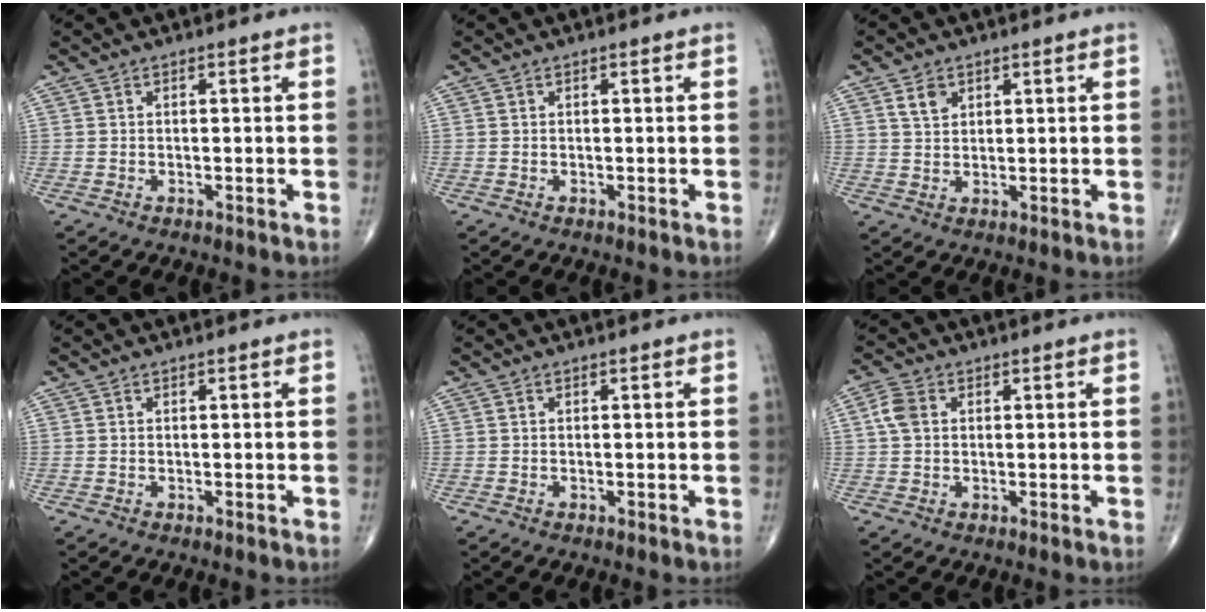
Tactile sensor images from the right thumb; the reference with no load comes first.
{"total": 0.0}
{"total": 3.2, "force": [1.8, 2.2, 1.6], "torque": [-0.017, -0.010, 0.036]}
{"total": 0.0}
{"total": 0.0}
{"total": 3.7, "force": [0.8, 2.7, 2.4], "torque": [-0.052, 0.010, 0.013]}